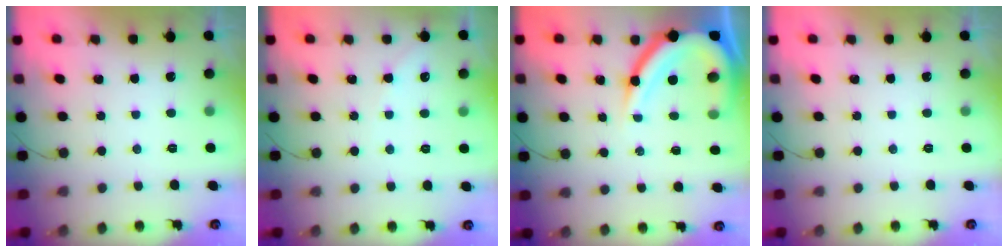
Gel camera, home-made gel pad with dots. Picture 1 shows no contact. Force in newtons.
{"total": 3.7, "press": 3.7, "slide": 0.6}
{"total": 15.9, "press": 15.8, "slide": 1.5}
{"total": 0.0}